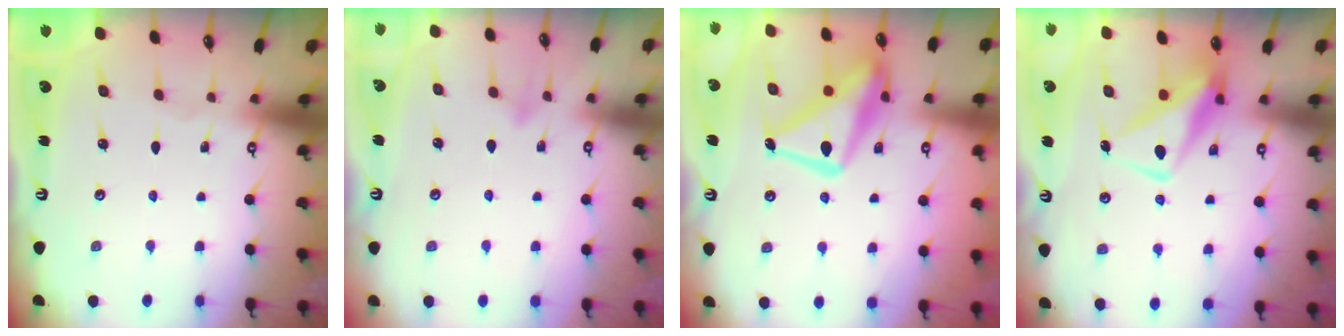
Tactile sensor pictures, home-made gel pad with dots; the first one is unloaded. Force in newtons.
{"total": 7.7, "press": 7.6, "slide": 1.4}
{"total": 17.8, "press": 17.8, "slide": 1.6}
{"total": 11.3, "press": 11.2, "slide": 1.0}